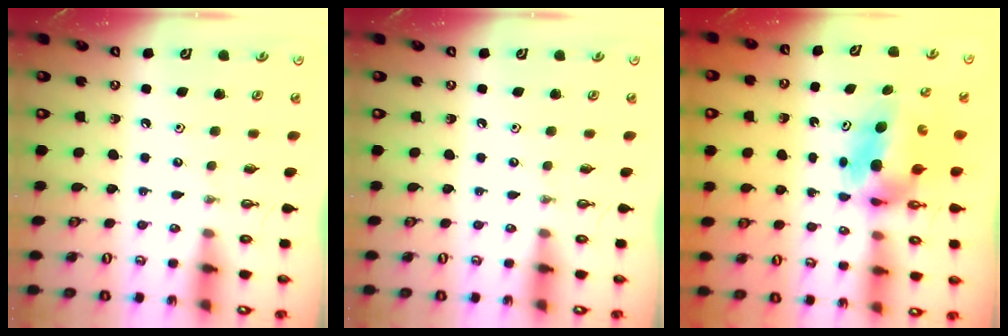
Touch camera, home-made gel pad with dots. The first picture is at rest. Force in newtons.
{"total": 0.0}
{"total": 6.0, "press": 5.9, "slide": 0.7}